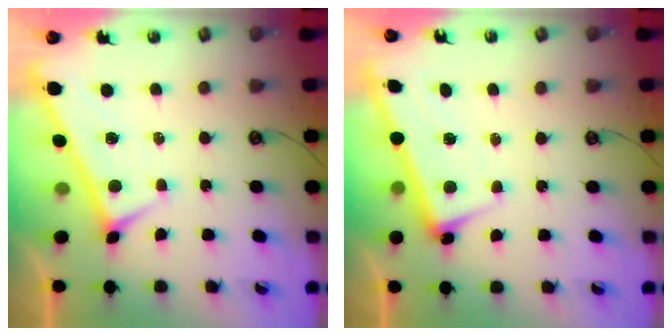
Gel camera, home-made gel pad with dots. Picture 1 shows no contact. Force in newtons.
{"total": 2.5, "press": 2.4, "slide": 0.7}